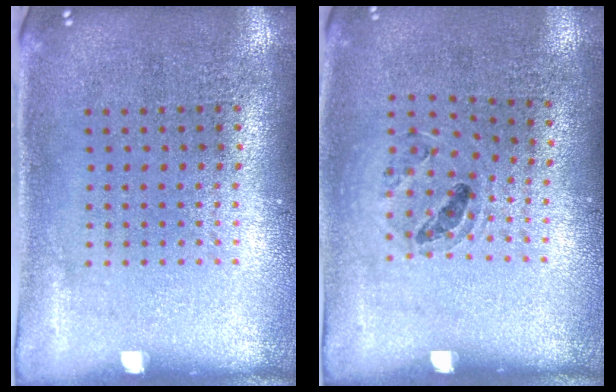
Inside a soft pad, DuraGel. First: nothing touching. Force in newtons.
{"total": 0.9, "press": 0.9, "slide": 0.2}